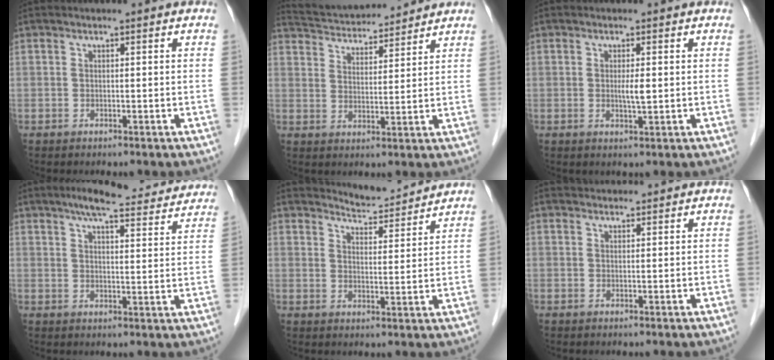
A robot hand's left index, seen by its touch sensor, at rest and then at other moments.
{"total": 11.3, "force": [10.8, 1.7, 2.7], "torque": [-0.053, 0.022, 0.177]}
{"total": 2.1, "force": [0.1, 0.3, 2.0], "torque": [-0.039, -0.002, 0.002]}
{"total": 16.3, "force": [14.4, 2.7, 7.2], "torque": [-0.091, 0.016, 0.178]}
{"total": 6.3, "force": [6.3, 0.0, -0.1], "torque": [-0.012, -0.005, 0.094]}
{"total": 2.9, "force": [2.8, 0.5, 0.1], "torque": [-0.007, 0.030, 0.046]}